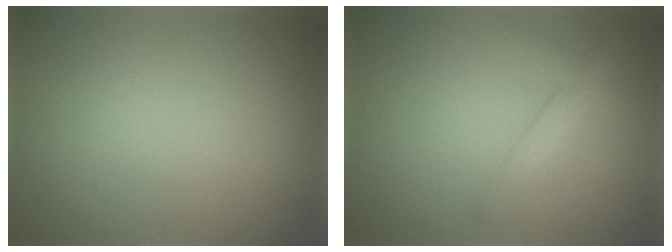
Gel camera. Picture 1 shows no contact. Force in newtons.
{"total": 2.0, "press": 2.0, "slide": 0.1}